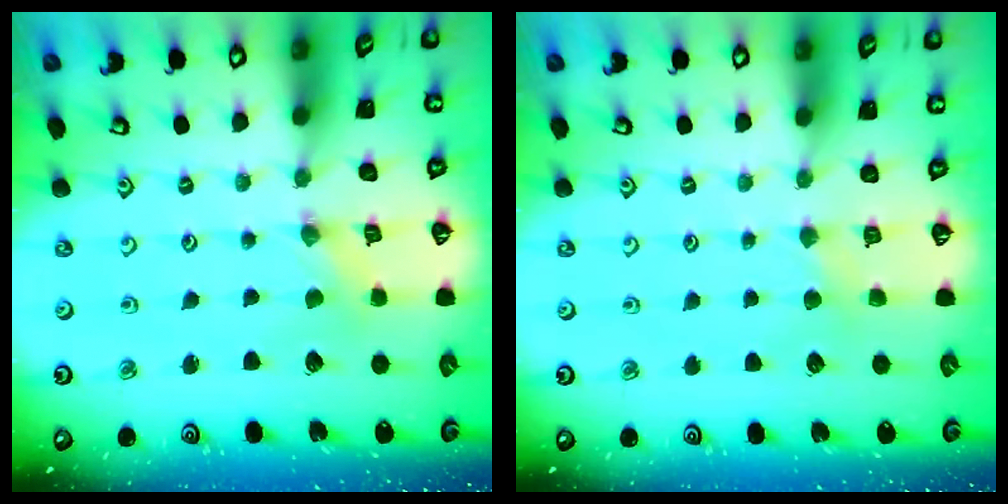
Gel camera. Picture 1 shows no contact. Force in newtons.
{"total": 1.9, "press": 1.8, "slide": 0.4}